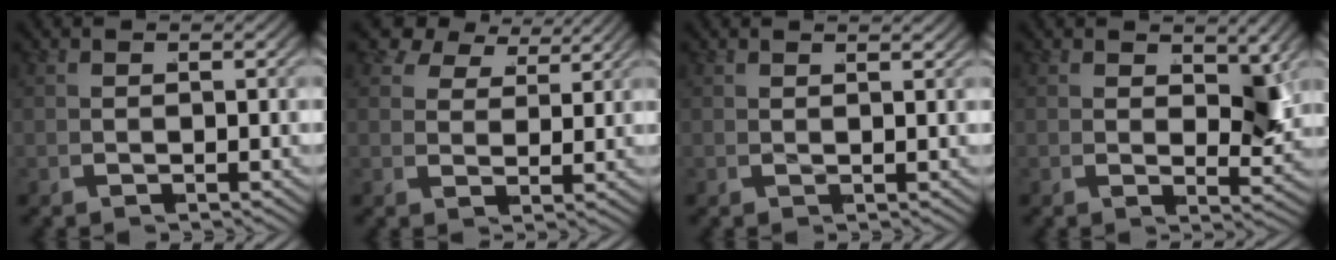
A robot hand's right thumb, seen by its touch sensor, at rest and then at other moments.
{"total": 4.1, "force": [3.3, 1.7, 1.6], "torque": [-0.031, 0.009, 0.050]}
{"total": 1.1, "force": [1.1, -0.2, 0.1], "torque": [0.004, 0.002, 0.017]}
{"total": 2.4, "force": [1.5, 0.9, 1.7], "torque": [-0.018, -0.010, 0.028]}